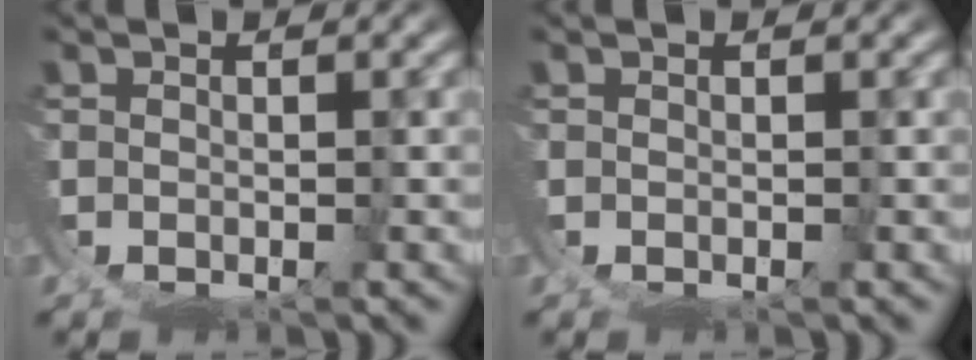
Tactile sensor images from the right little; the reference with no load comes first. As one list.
[{"total": 0.0}]